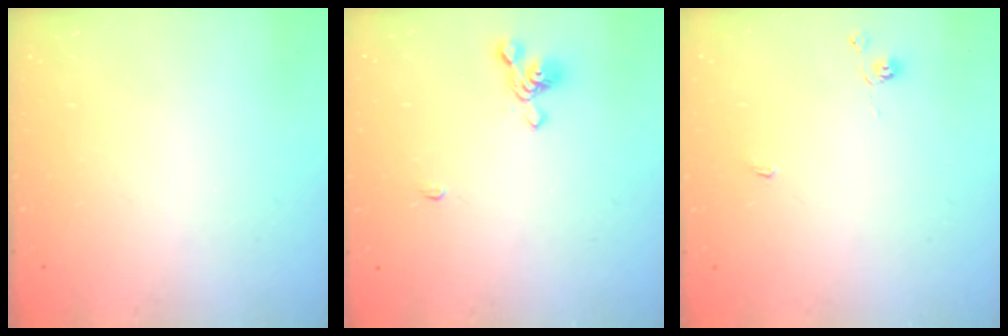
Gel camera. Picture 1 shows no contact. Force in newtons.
{"total": 2.6, "press": 2.5, "slide": 0.9}
{"total": 2.2, "press": 2.2, "slide": 0.5}